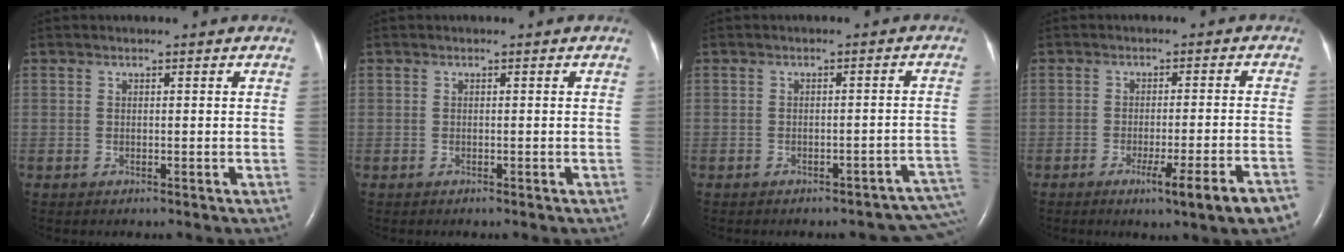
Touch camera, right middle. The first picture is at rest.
{"total": 0.0}
{"total": 9.3, "force": [-7.8, 3.3, 3.8], "torque": [-0.022, 0.026, -0.081]}
{"total": 9.0, "force": [-5.5, -0.7, 7.1], "torque": [-0.085, -0.019, -0.074]}